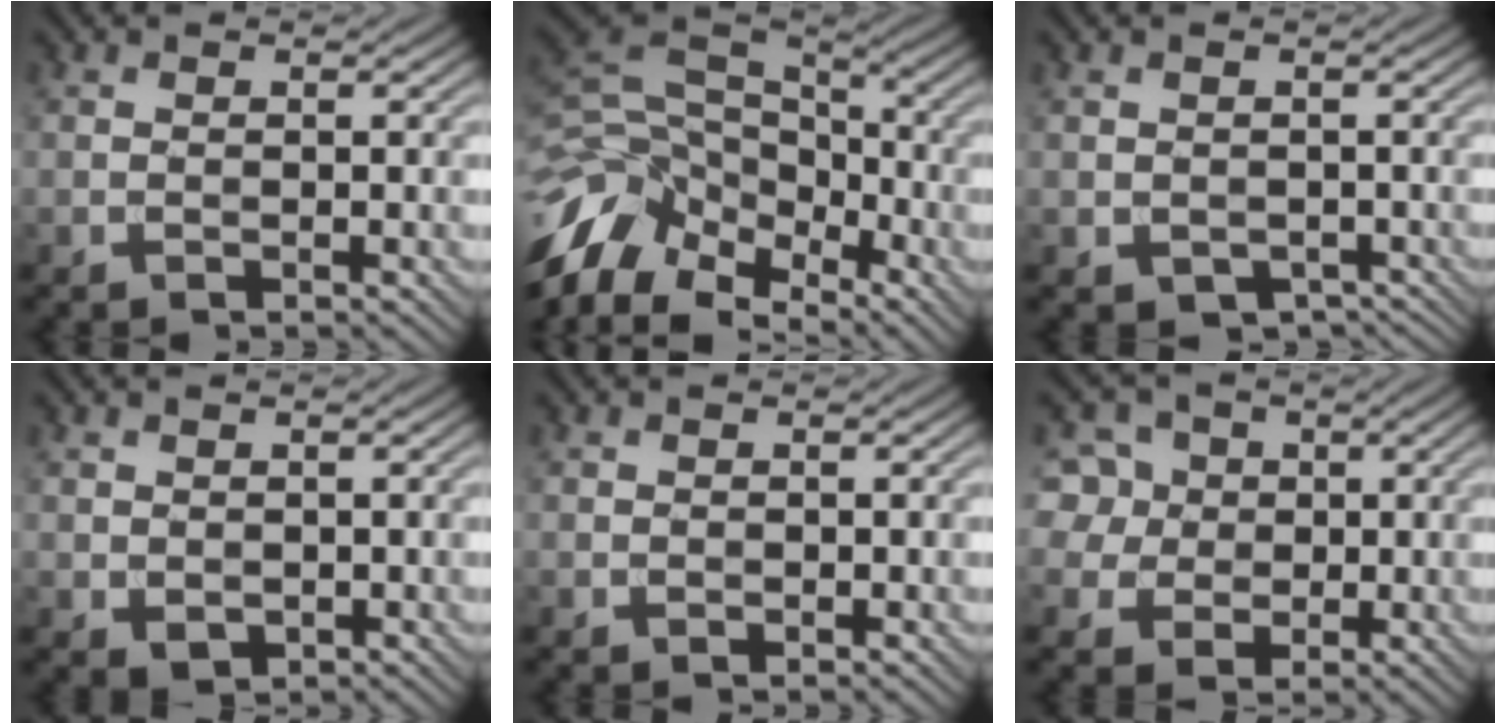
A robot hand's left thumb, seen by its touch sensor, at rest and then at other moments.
{"total": 15.0, "force": [-8.7, 9.1, 8.3], "torque": [-0.218, -0.009, -0.163]}
{"total": 2.6, "force": [-0.7, 2.2, 1.2], "torque": [-0.029, -0.021, -0.006]}
{"total": 1.6, "force": [0.6, 1.2, 0.7], "torque": [-0.021, -0.006, 0.018]}
{"total": 0.7, "force": [0.5, 0.5, 0.2], "torque": [-0.005, -0.004, 0.013]}
{"total": 9.1, "force": [2.3, 8.0, 3.6], "torque": [-0.124, 0.022, 0.043]}